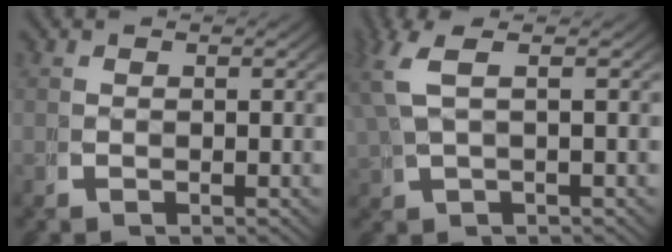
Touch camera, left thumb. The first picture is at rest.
{"total": 3.6, "force": [1.5, 1.0, 3.2], "torque": [-0.072, 0.007, 0.034]}